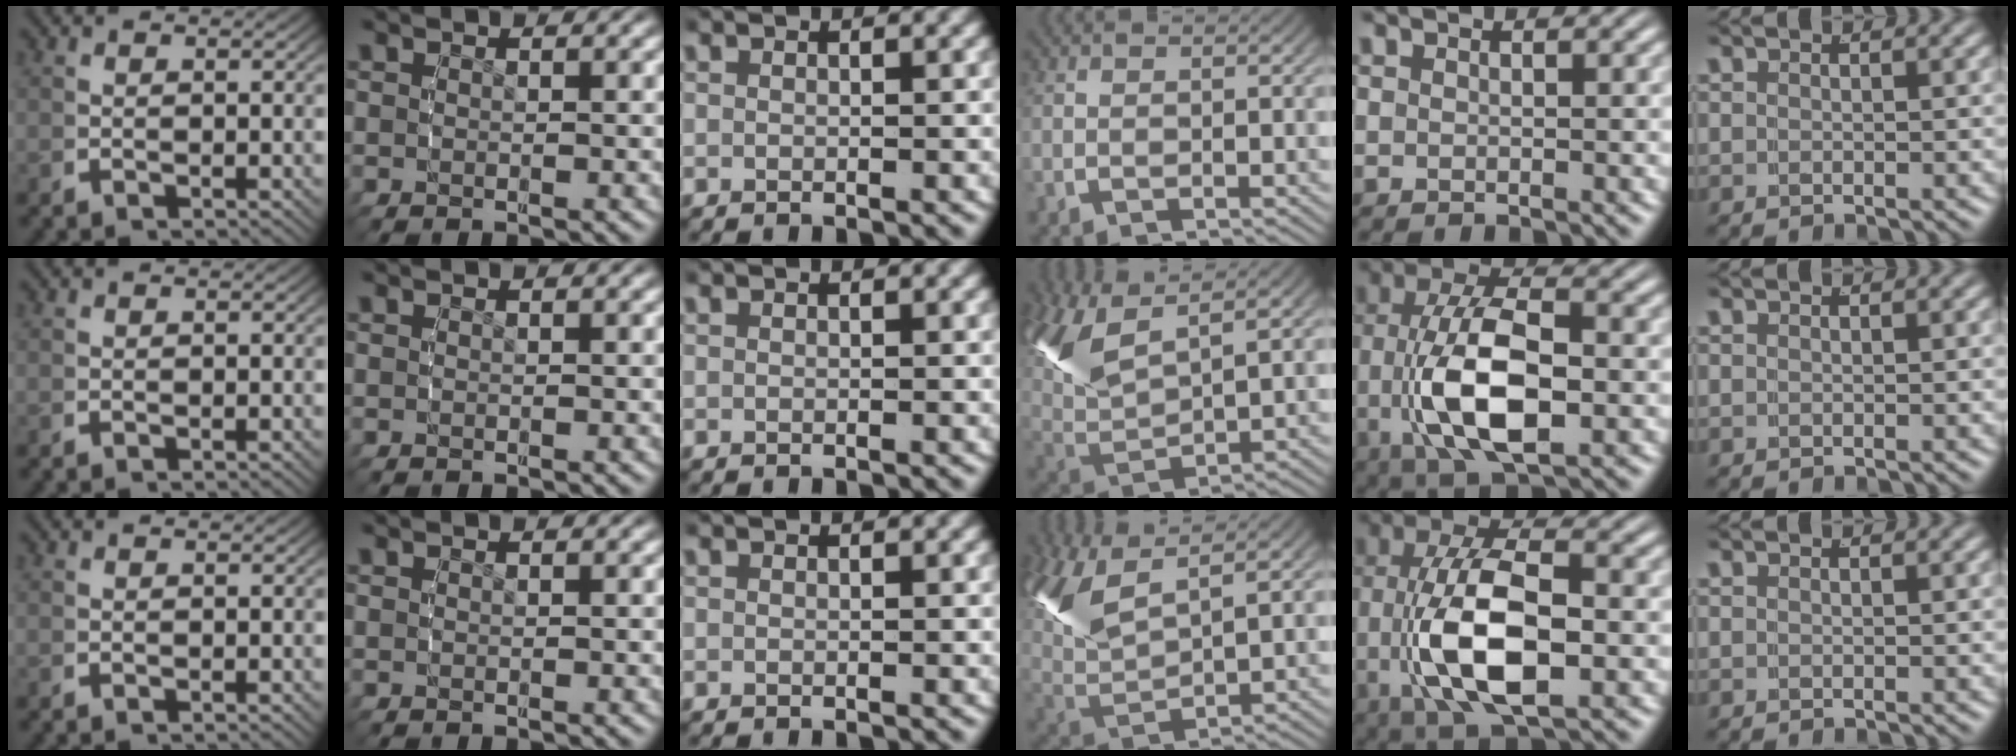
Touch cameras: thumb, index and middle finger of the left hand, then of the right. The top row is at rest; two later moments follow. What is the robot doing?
{"motion": "grasp_and_lifting", "object": "bottle cap"}